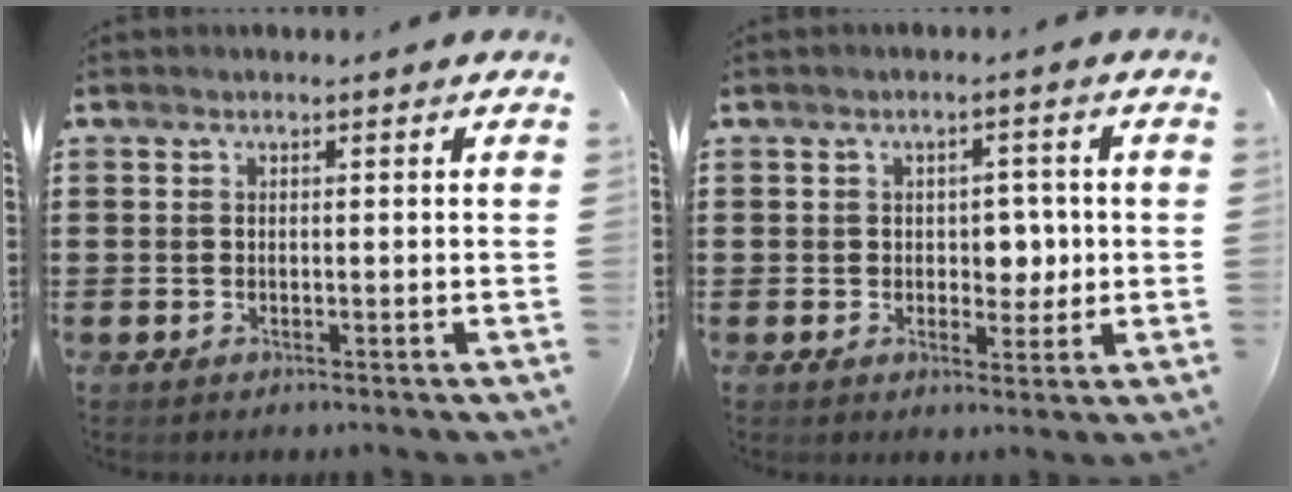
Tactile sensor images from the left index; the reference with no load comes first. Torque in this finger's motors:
{"motor_torque": [0.18, 0.05, 0.26, 0.04]}